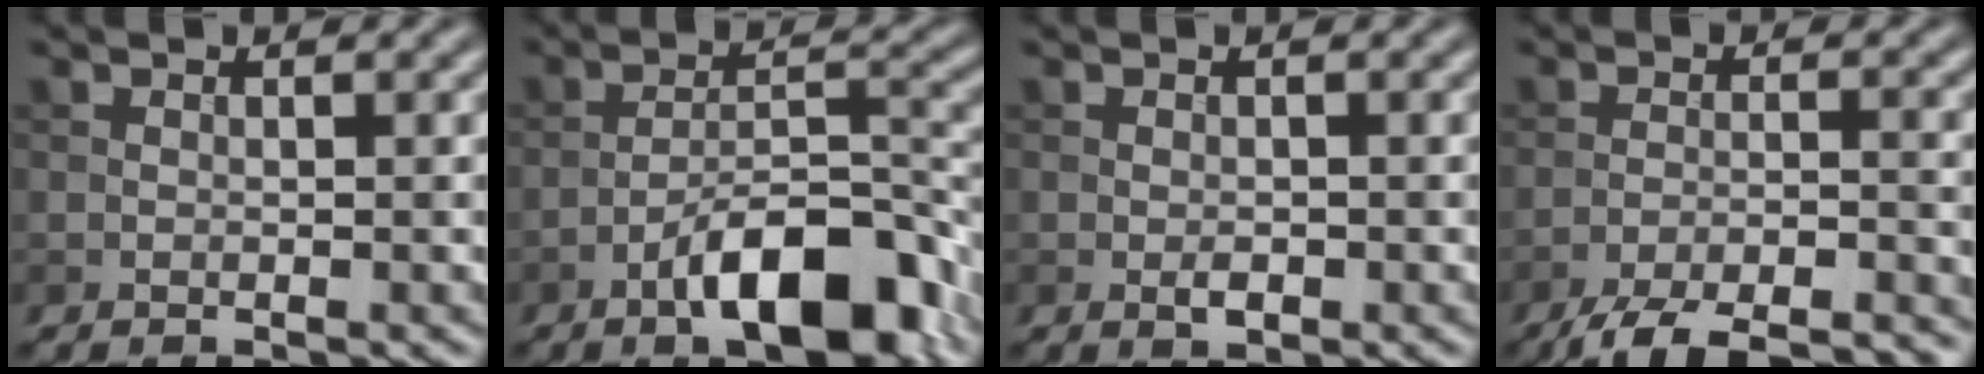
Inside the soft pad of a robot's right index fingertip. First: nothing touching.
{"total": 8.8, "force": [-5.0, 2.9, 6.6], "torque": [-0.100, 0.017, -0.084]}
{"total": 1.3, "force": [-0.4, 0.7, 1.0], "torque": [-0.015, 0.000, -0.007]}
{"total": 9.1, "force": [-8.0, 1.8, 4.0], "torque": [-0.066, -0.013, -0.121]}